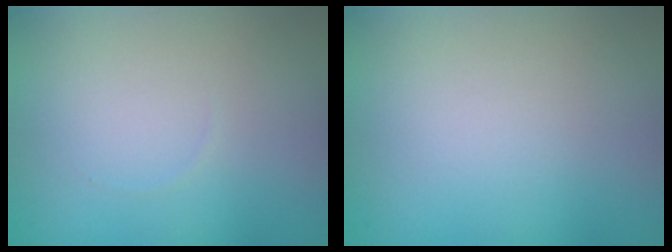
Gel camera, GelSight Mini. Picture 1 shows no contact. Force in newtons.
{"total": 0.0}